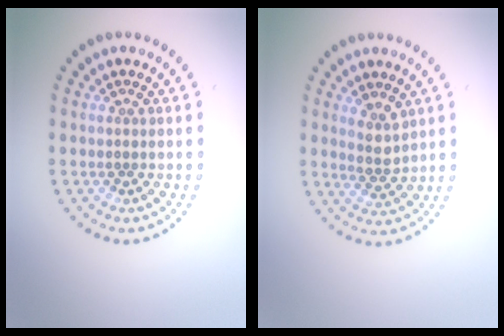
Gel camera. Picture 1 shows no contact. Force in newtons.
{"total": 2.0, "press": 1.6, "slide": 1.1}